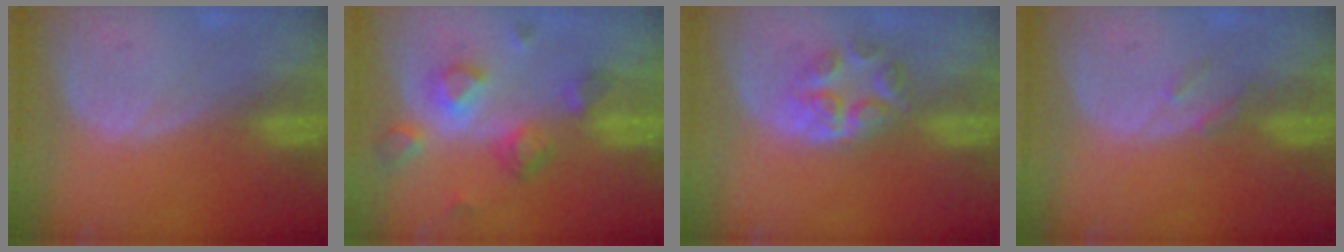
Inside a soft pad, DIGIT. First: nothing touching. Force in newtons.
{"total": 7.9, "press": 7.1, "slide": 3.5}
{"total": 5.0, "press": 4.8, "slide": 1.6}
{"total": 1.6, "press": 1.6, "slide": 0.2}